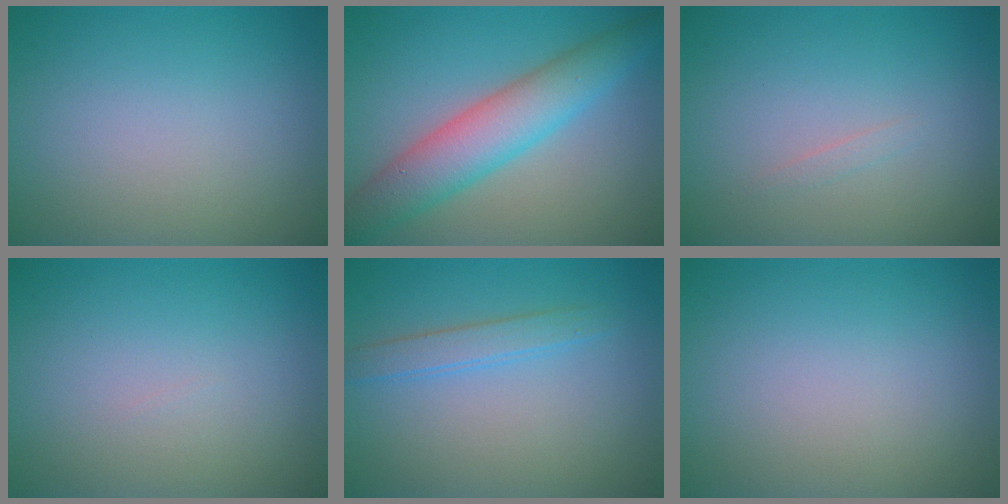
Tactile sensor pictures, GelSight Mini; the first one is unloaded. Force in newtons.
{"total": 6.3, "press": 6.3, "slide": 0.1}
{"total": 0.5, "press": 0.5, "slide": 0.1}
{"total": 0.0}
{"total": 1.9, "press": 1.9, "slide": 0.1}
{"total": 0.0}